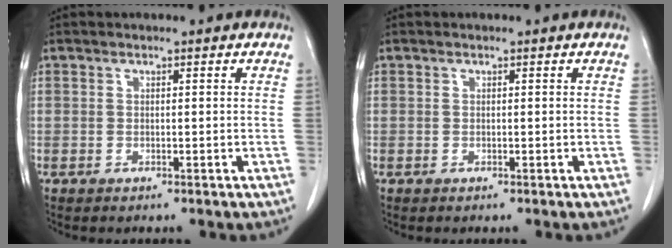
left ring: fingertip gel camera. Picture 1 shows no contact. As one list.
[{"total": 0.0}]